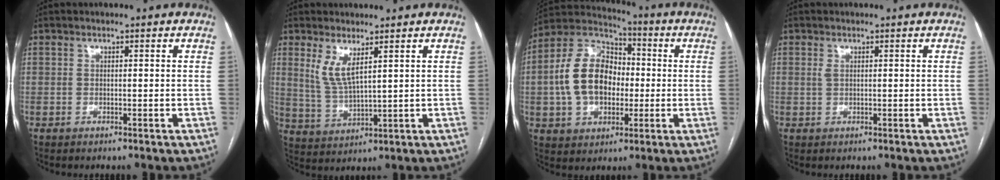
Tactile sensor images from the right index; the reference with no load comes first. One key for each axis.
{"total": 5.4, "fx": 2.8, "fy": 1.0, "fz": 4.5, "tx": -0.100, "ty": -0.010, "tz": 0.065}
{"total": 14.1, "fx": -0.7, "fy": 9.7, "fz": 10.3, "tx": -0.227, "ty": 0.039, "tz": -0.008}
{"total": 0.6, "fx": 0.3, "fy": 0.2, "fz": 0.5, "tx": -0.016, "ty": 0.000, "tz": 0.006}